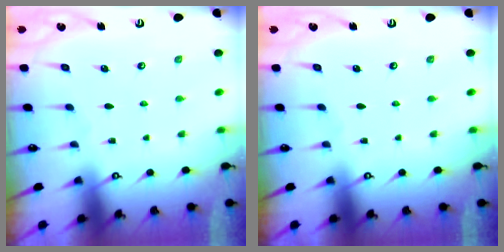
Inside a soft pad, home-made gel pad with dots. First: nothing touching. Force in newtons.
{"total": 0.0}